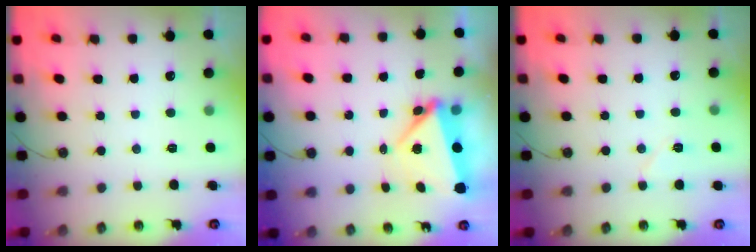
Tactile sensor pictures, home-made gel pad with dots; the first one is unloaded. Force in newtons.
{"total": 5.3, "press": 5.2, "slide": 0.7}
{"total": 5.7, "press": 5.1, "slide": 2.7}